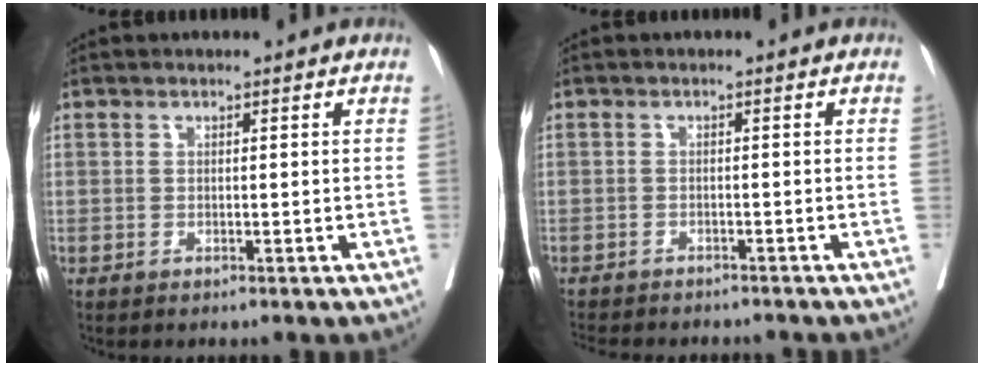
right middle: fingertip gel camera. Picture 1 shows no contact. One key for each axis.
{"total": 9.8, "fx": -8.9, "fy": 2.3, "fz": 3.4, "tx": -0.058, "ty": -0.009, "tz": -0.114}